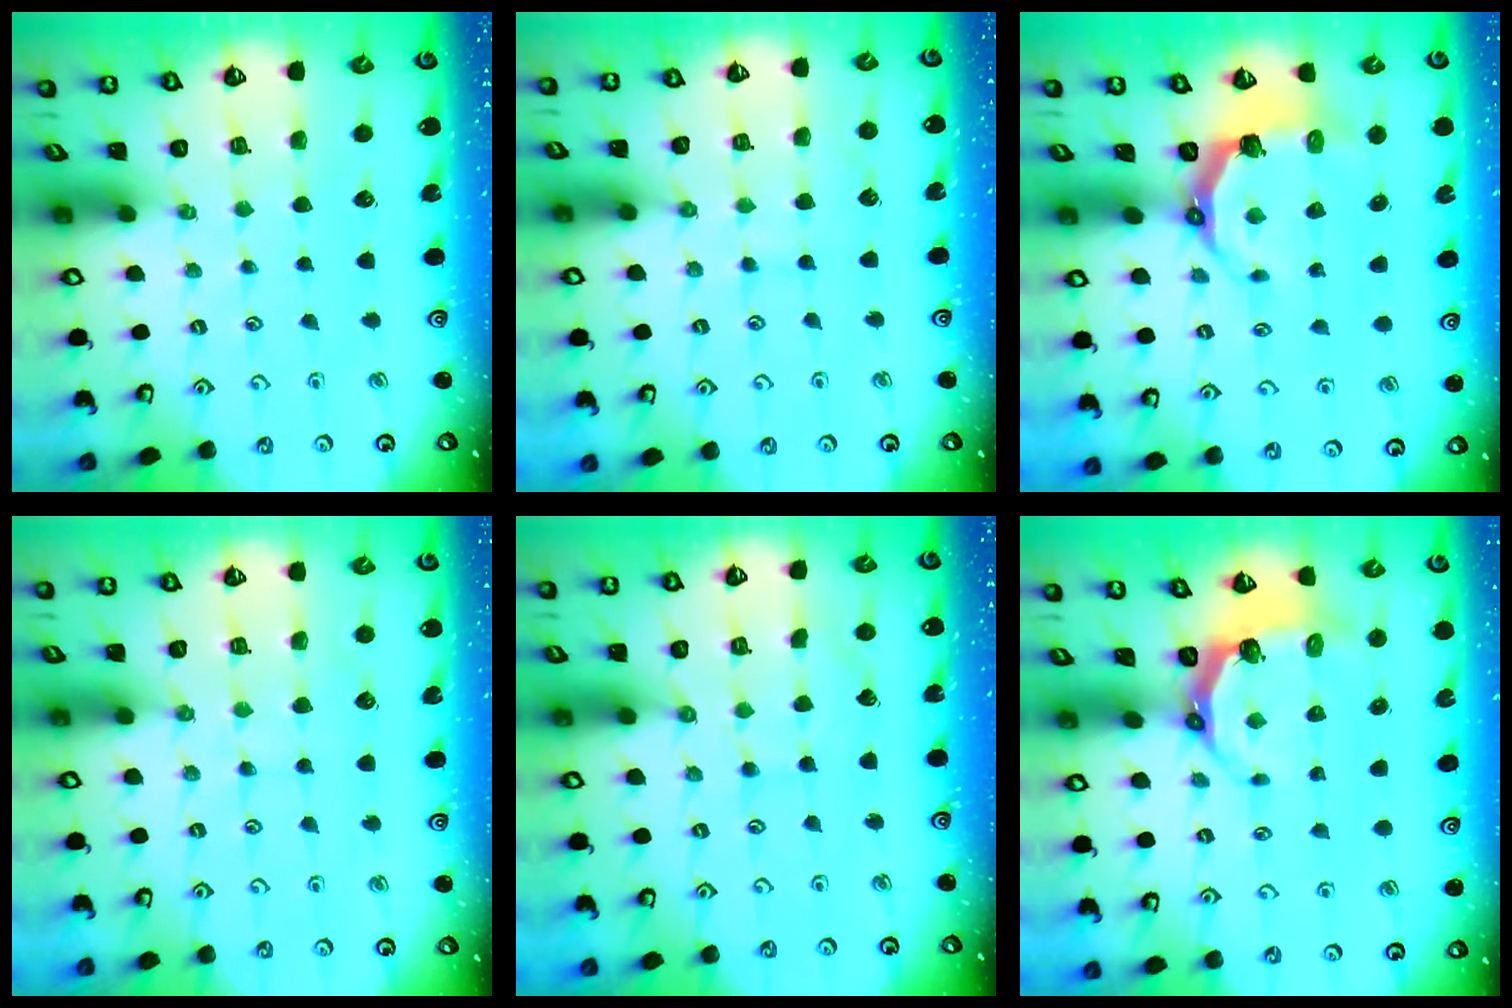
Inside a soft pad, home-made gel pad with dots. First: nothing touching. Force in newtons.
{"total": 6.6, "press": 6.6, "slide": 0.6}
{"total": 6.3, "press": 4.5, "slide": 4.3}
{"total": 6.6, "press": 6.5, "slide": 0.6}
{"total": 5.8, "press": 5.7, "slide": 0.6}
{"total": 5.2, "press": 3.8, "slide": 3.5}